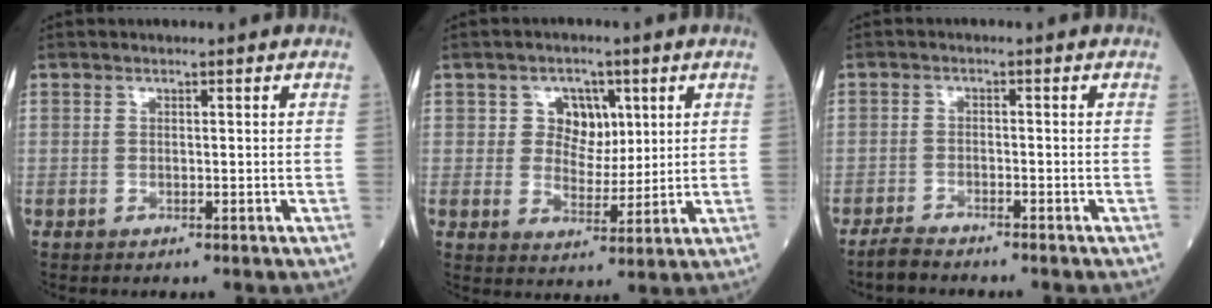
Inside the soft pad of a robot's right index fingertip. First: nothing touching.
{"total": 6.5, "force": [2.2, 5.1, 3.4], "torque": [-0.061, 0.016, 0.043]}
{"total": 4.5, "force": [-4.0, 1.0, 1.7], "torque": [-0.041, -0.012, -0.071]}